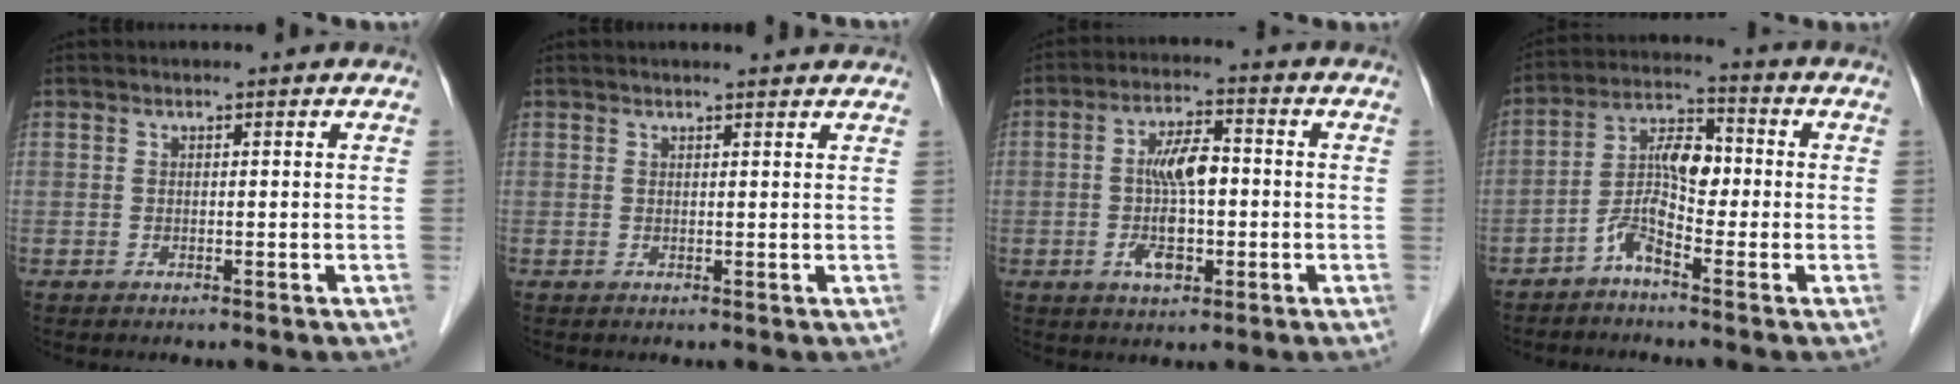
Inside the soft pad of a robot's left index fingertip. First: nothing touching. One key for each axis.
{"total": 3.3, "fx": 3.1, "fy": 0.2, "fz": 1.0, "tx": -0.015, "ty": 0.011, "tz": 0.031}
{"total": 7.6, "fx": -0.9, "fy": 3.1, "fz": 6.9, "tx": -0.137, "ty": 0.007, "tz": -0.019}
{"total": 6.7, "fx": -2.5, "fy": 2.3, "fz": 5.8, "tx": -0.122, "ty": 0.019, "tz": -0.051}